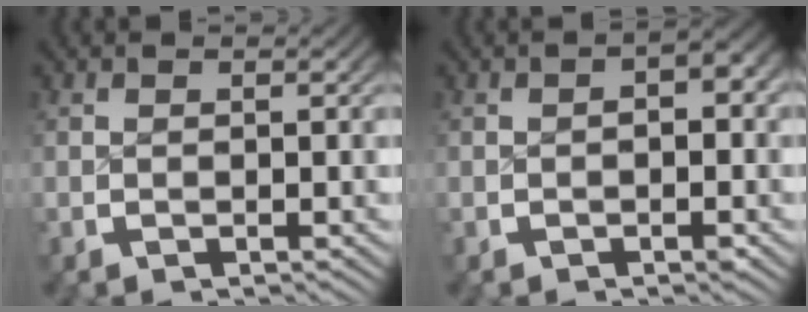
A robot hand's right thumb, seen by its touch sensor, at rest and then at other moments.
{"total": 2.0, "force": [-0.4, 1.1, 1.6], "torque": [-0.020, -0.003, -0.005]}